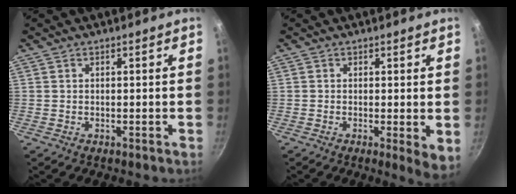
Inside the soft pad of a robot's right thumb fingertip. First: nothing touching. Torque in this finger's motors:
{"motor_torque": [-0.14, 0.35, -0.30, -0.09, -0.03]}